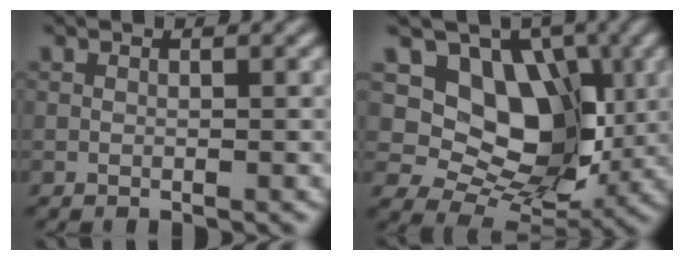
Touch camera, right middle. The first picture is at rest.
{"total": 9.3, "force": [2.3, 7.0, 5.7], "torque": [-0.085, -0.015, 0.026]}